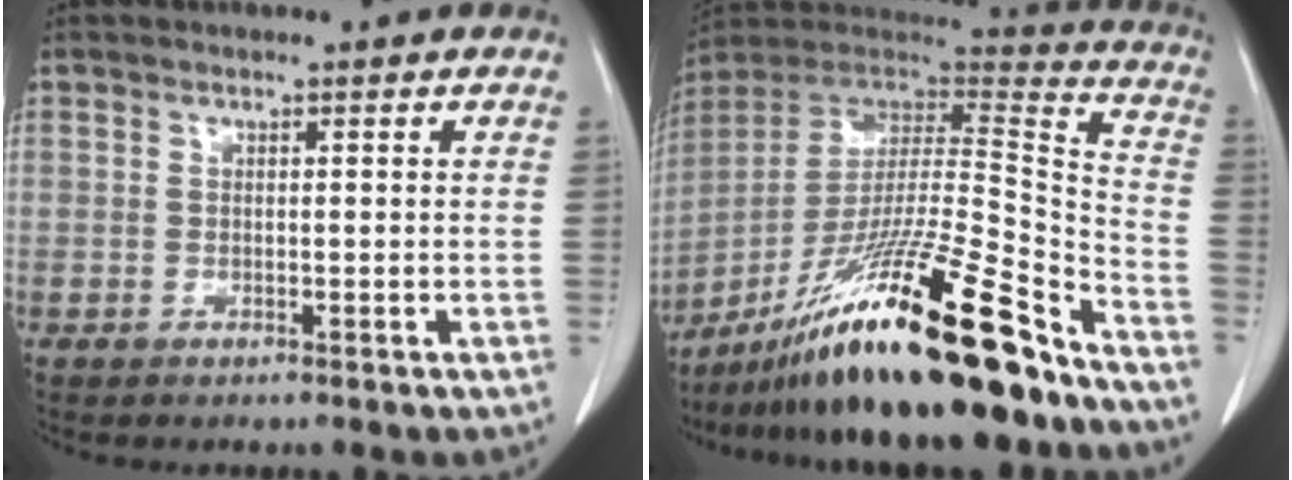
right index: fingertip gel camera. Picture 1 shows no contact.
{"total": 29.1, "force": [-20.7, 1.8, 20.3], "torque": [-0.317, -0.019, -0.357]}